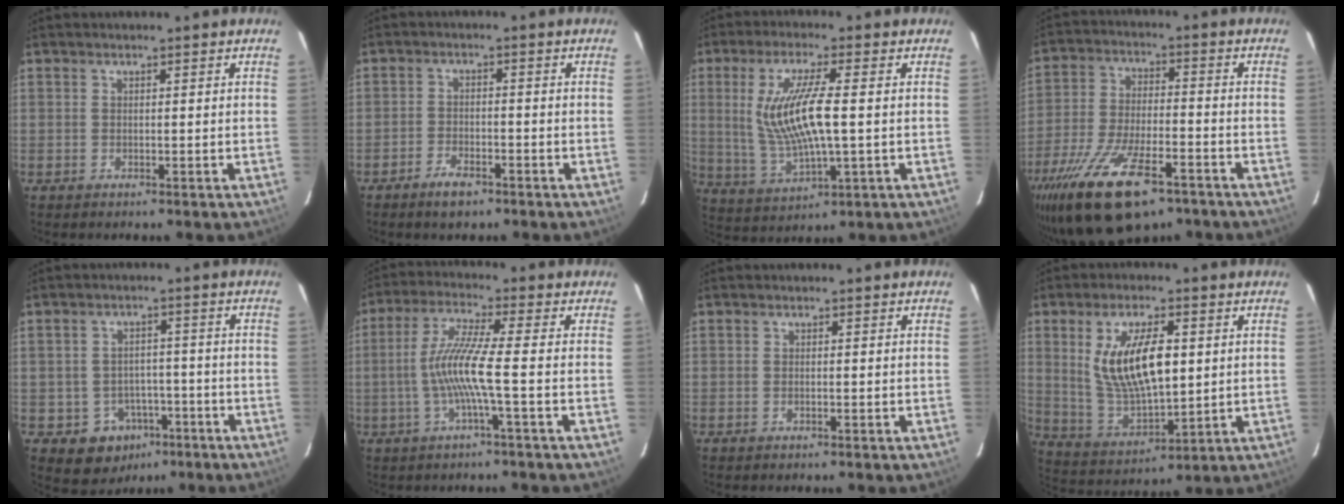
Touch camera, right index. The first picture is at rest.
{"total": 4.7, "force": [-3.4, 2.0, 2.5], "torque": [-0.063, -0.001, -0.061]}
{"total": 12.8, "force": [0.6, 2.7, 12.5], "torque": [-0.243, -0.010, 0.025]}
{"total": 20.2, "force": [-13.0, 7.6, 13.5], "torque": [-0.275, -0.046, -0.219]}
{"total": 7.8, "force": [-4.1, 6.4, 1.7], "torque": [-0.041, 0.028, -0.037]}
{"total": 8.9, "force": [-2.0, -0.9, 8.6], "torque": [-0.180, 0.001, -0.036]}
{"total": 0.6, "force": [-0.3, 0.2, 0.4], "torque": [-0.009, -0.001, -0.005]}
{"total": 14.4, "force": [3.0, 6.0, 12.8], "torque": [-0.247, -0.003, 0.071]}